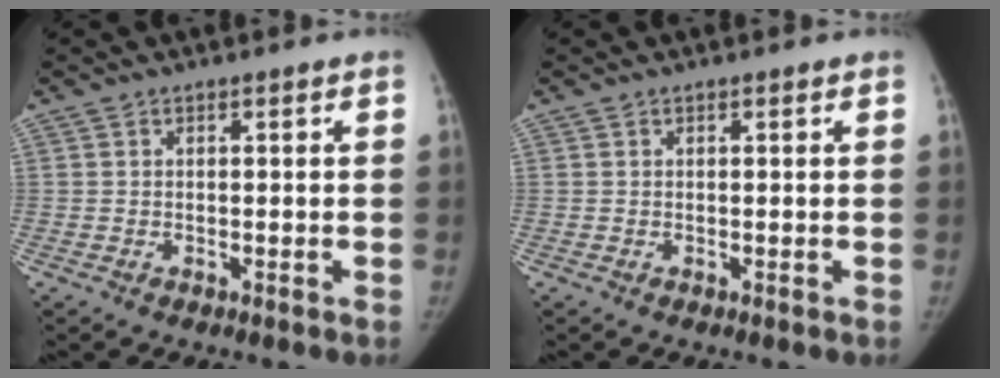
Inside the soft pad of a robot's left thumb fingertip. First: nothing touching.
{"total": 0.0}